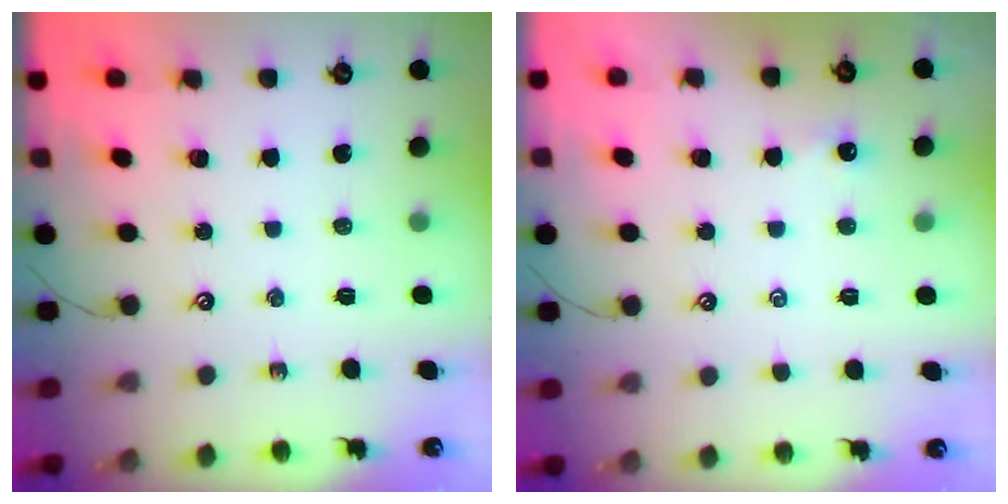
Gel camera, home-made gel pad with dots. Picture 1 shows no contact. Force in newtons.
{"total": 2.1, "press": 2.1, "slide": 0.2}